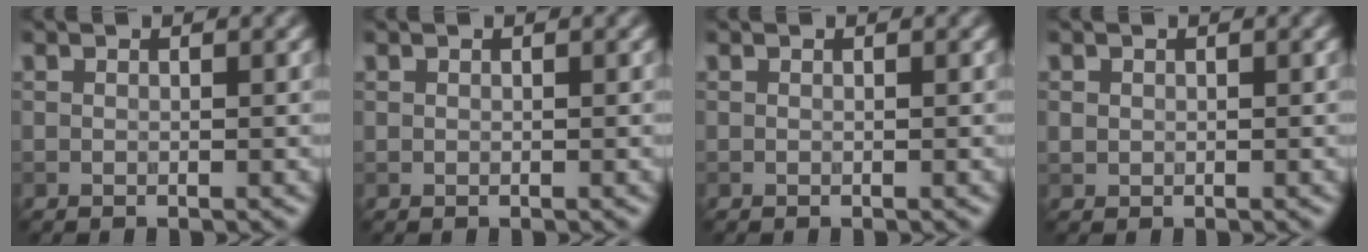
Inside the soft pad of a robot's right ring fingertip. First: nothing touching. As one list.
[{"total": 0.0}, {"total": 0.0}, {"total": 0.7, "force": [0.1, 0.7, 0.2], "torque": [0.000, -0.002, 0.003]}]